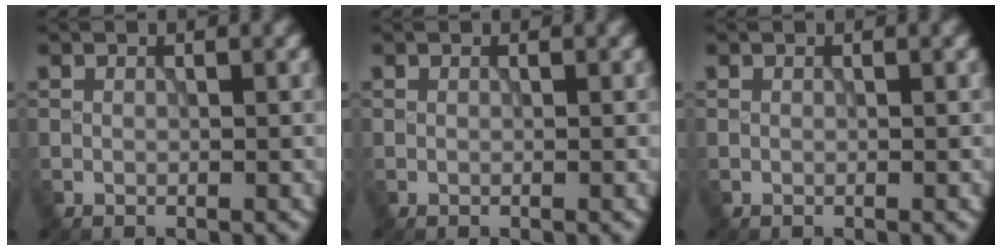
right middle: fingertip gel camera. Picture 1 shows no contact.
{"total": 0.0}
{"total": 0.0}